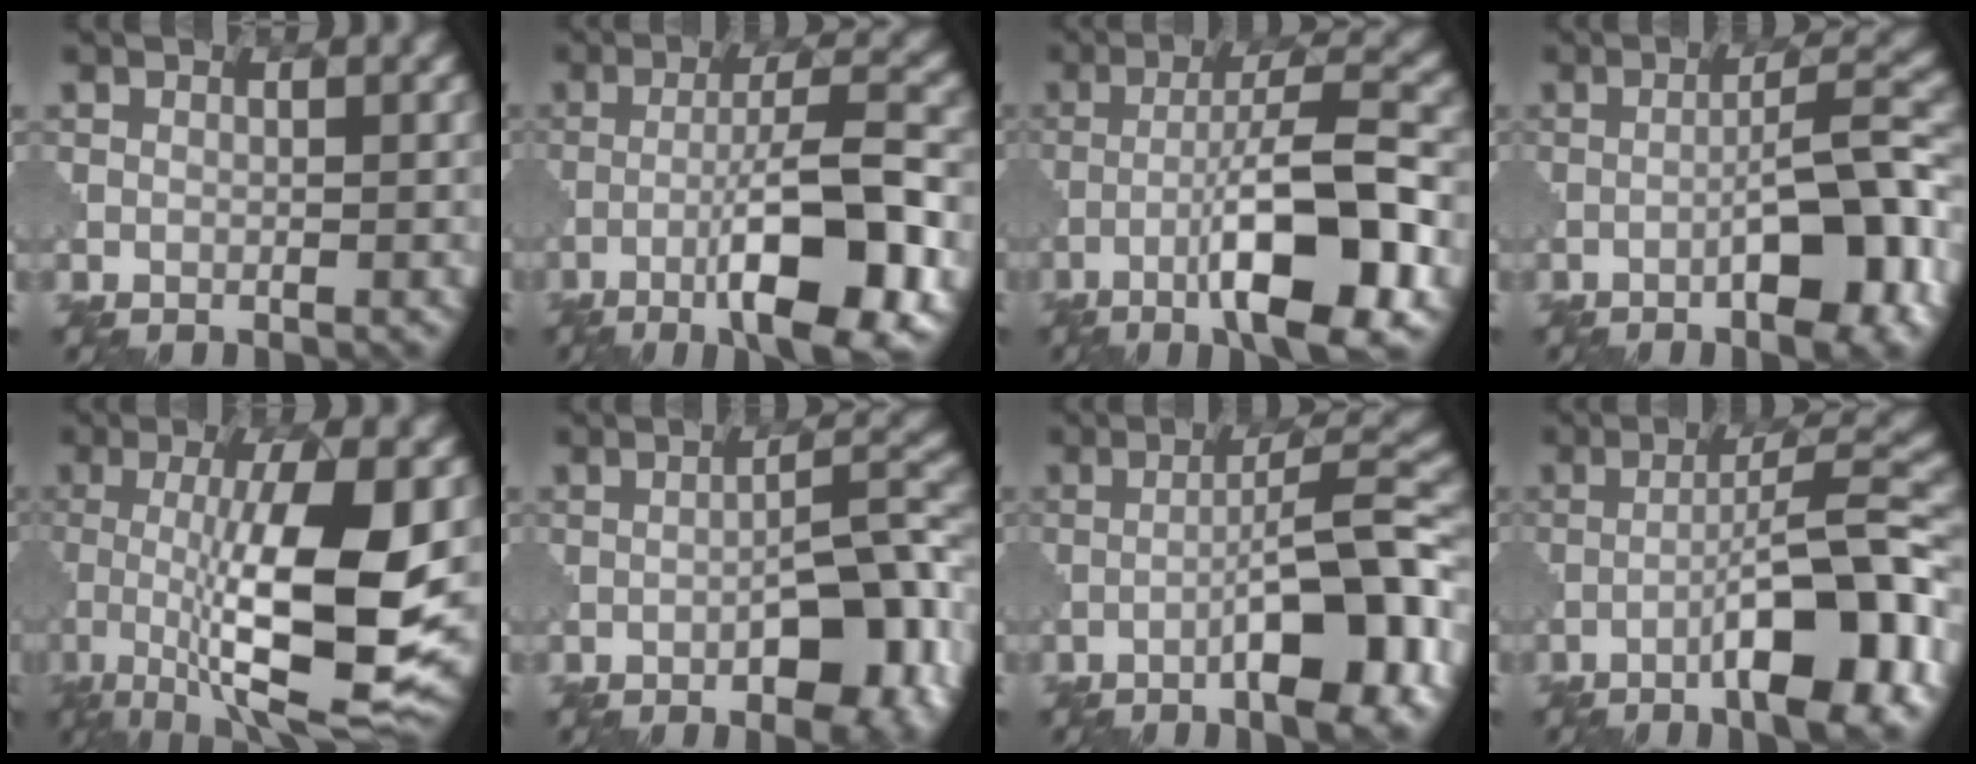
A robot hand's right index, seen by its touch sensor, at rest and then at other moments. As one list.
[{"total": 10.5, "force": [-4.4, 2.1, 9.3], "torque": [-0.144, 0.015, -0.075]}, {"total": 10.3, "force": [-4.0, 1.9, 9.2], "torque": [-0.144, 0.020, -0.073]}, {"total": 7.7, "force": [-3.3, 1.6, 6.8], "torque": [-0.098, 0.019, -0.055]}, {"total": 12.3, "force": [-1.4, 3.3, 11.8], "torque": [-0.189, -0.010, -0.024]}, {"total": 8.2, "force": [-3.6, 2.7, 6.9], "torque": [-0.091, 0.014, -0.052]}, {"total": 8.8, "force": [-3.8, 1.6, 7.8], "torque": [-0.109, 0.021, -0.064]}, {"total": 9.7, "force": [-4.5, 1.6, 8.4], "torque": [-0.119, 0.024, -0.074]}]